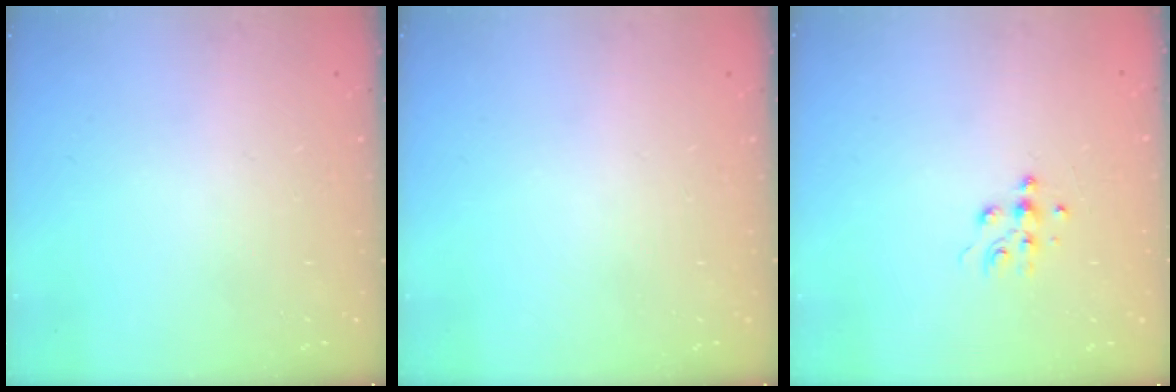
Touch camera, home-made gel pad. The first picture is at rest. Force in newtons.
{"total": 0.0}
{"total": 6.1, "press": 6.1, "slide": 0.8}